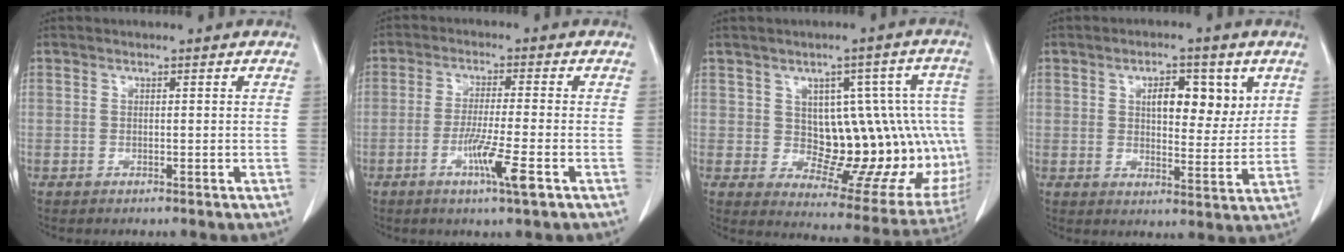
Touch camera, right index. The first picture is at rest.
{"total": 6.9, "force": [-3.0, -0.4, 6.1], "torque": [-0.112, -0.015, -0.054]}
{"total": 16.1, "force": [0.4, 7.8, 14.0], "torque": [-0.146, 0.025, 0.022]}
{"total": 7.8, "force": [3.1, 3.4, 6.3], "torque": [-0.086, 0.003, 0.046]}